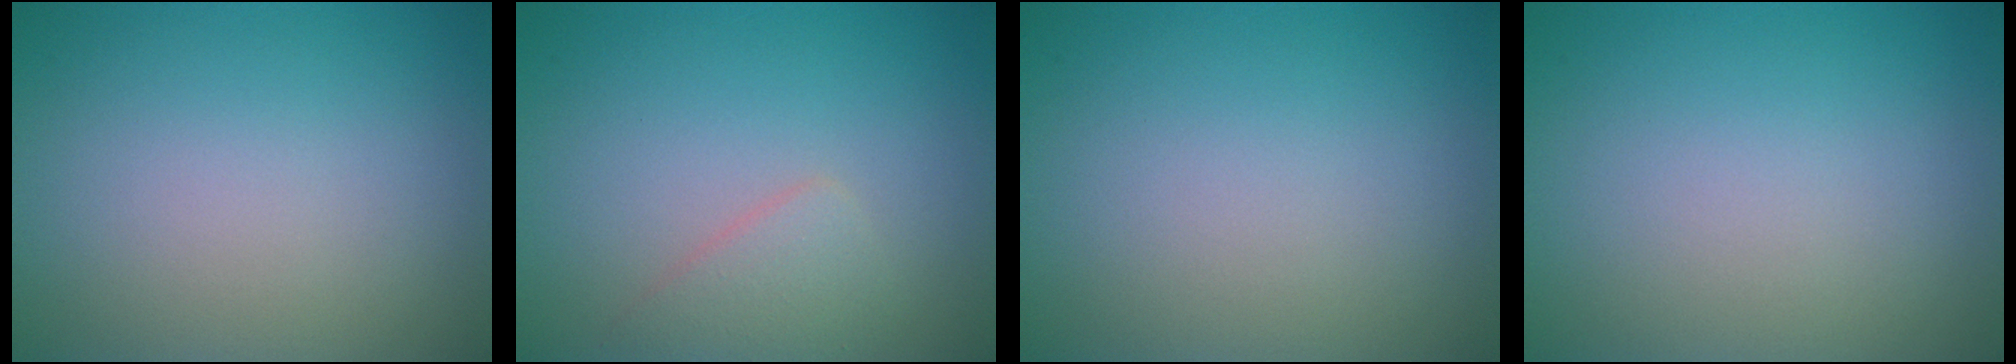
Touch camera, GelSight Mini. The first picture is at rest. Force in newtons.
{"total": 1.8, "press": 1.8, "slide": 0.1}
{"total": 0.0}
{"total": 0.0}